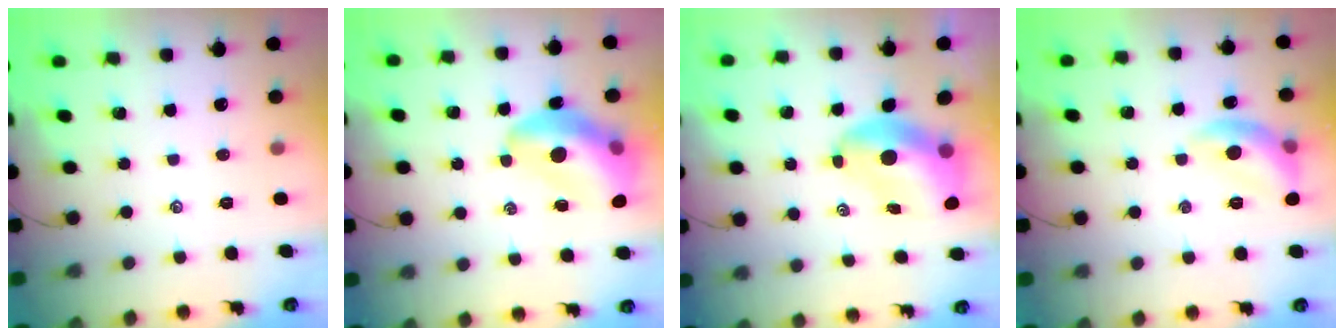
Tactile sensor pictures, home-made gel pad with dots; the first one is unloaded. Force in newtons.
{"total": 15.4, "press": 14.9, "slide": 3.8}
{"total": 8.8, "press": 8.5, "slide": 2.4}
{"total": 11.1, "press": 11.1, "slide": 0.4}